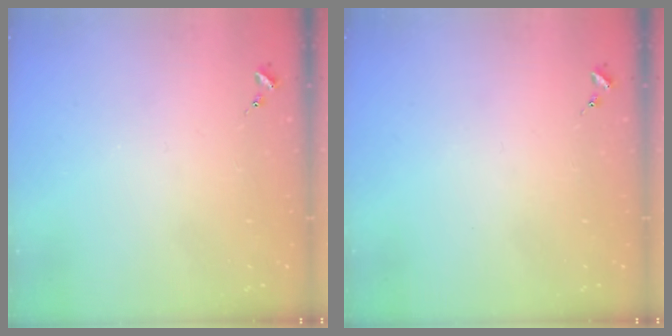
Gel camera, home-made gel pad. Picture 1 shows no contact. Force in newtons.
{"total": 0.0}